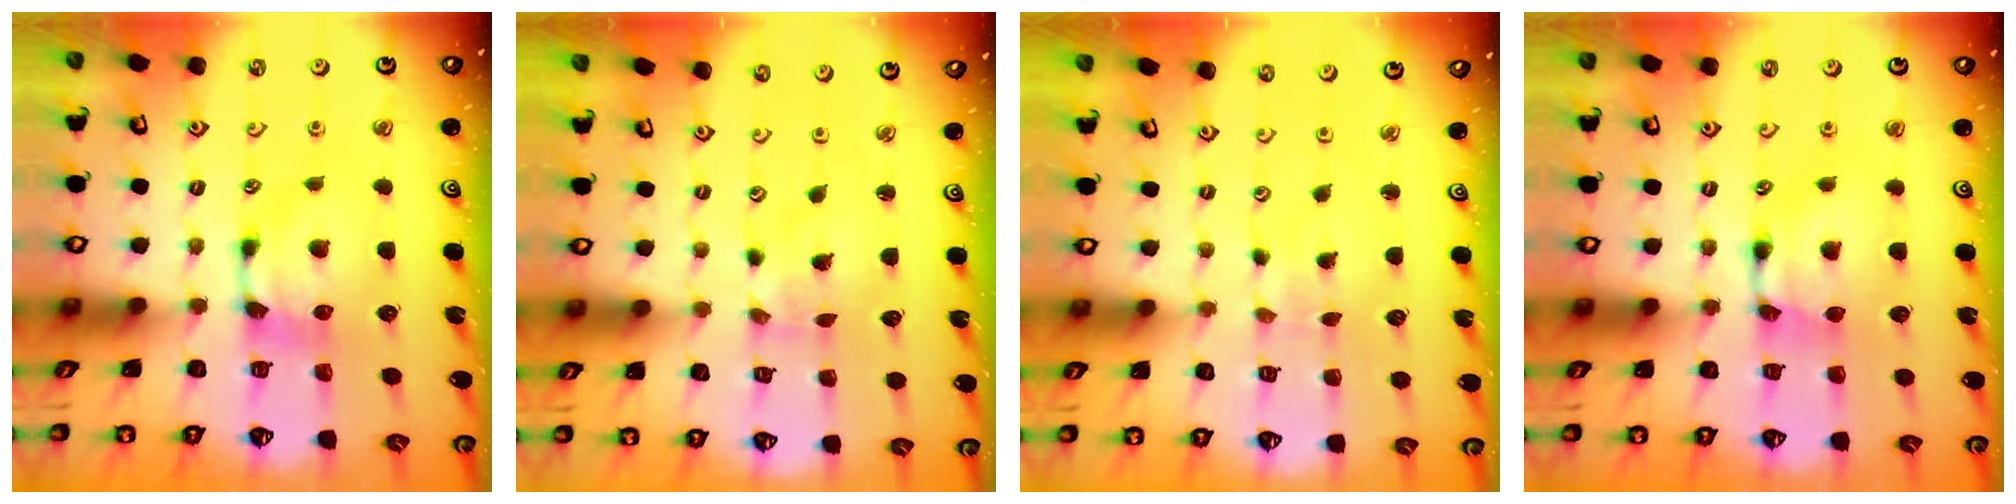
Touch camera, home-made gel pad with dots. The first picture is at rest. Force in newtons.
{"total": 4.1, "press": 4.0, "slide": 0.9}
{"total": 5.1, "press": 5.1, "slide": 0.2}
{"total": 1.6, "press": 1.6, "slide": 0.1}